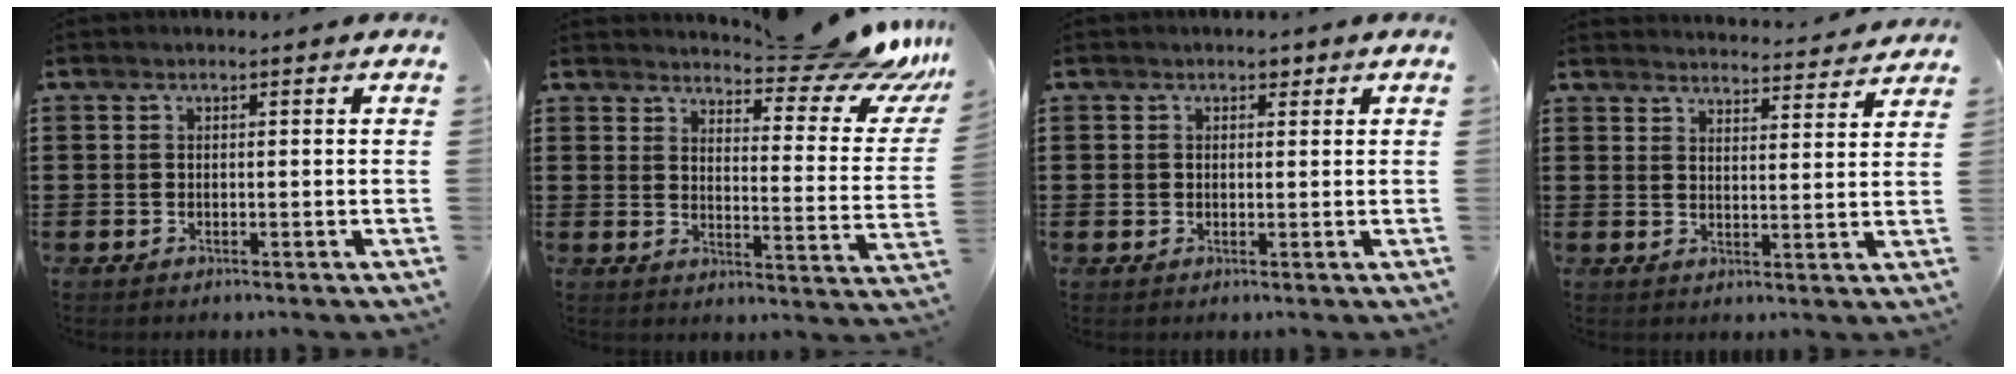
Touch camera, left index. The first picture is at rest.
{"total": 10.2, "force": [8.9, 1.8, 4.7], "torque": [-0.069, -0.063, 0.151]}
{"total": 1.7, "force": [0.7, 1.5, 0.5], "torque": [-0.009, 0.005, 0.008]}
{"total": 3.6, "force": [3.6, -0.2, 0.0], "torque": [-0.006, -0.029, 0.061]}